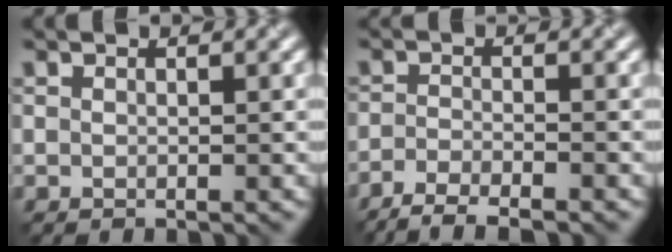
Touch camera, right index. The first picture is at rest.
{"total": 4.4, "force": [-3.8, 0.6, 2.1], "torque": [-0.047, -0.002, -0.073]}